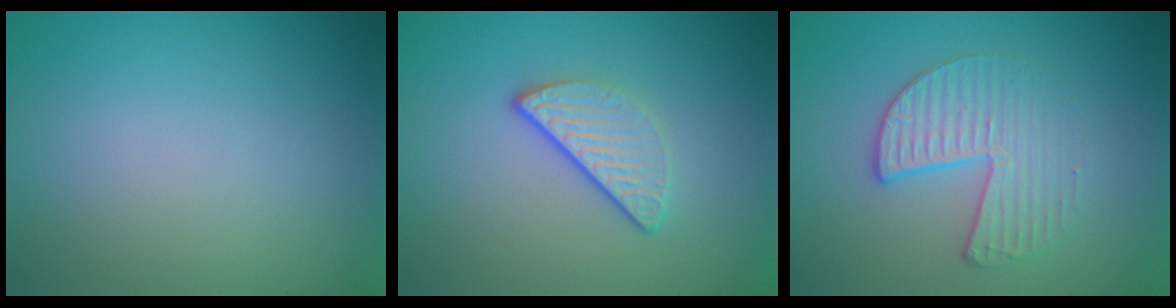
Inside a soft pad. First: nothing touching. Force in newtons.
{"total": 3.0, "press": 2.3, "slide": 1.9}
{"total": 3.4, "press": 2.8, "slide": 1.8}